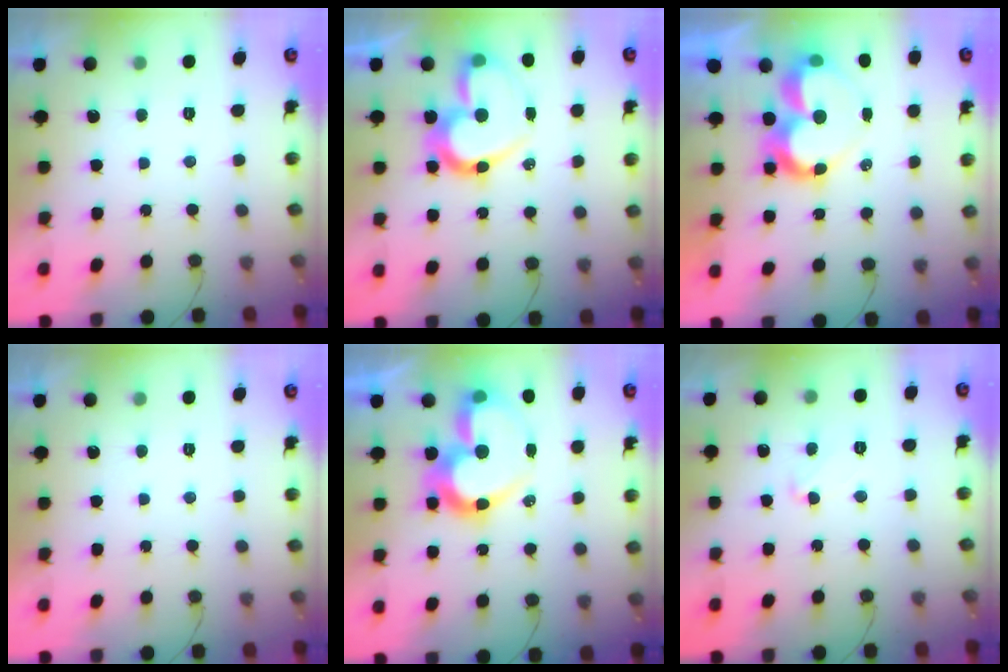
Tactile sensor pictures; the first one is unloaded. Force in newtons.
{"total": 16.2, "press": 16.1, "slide": 1.7}
{"total": 11.0, "press": 11.0, "slide": 0.8}
{"total": 1.9, "press": 1.9, "slide": 0.1}
{"total": 15.6, "press": 15.3, "slide": 2.7}
{"total": 5.9, "press": 5.9, "slide": 0.4}